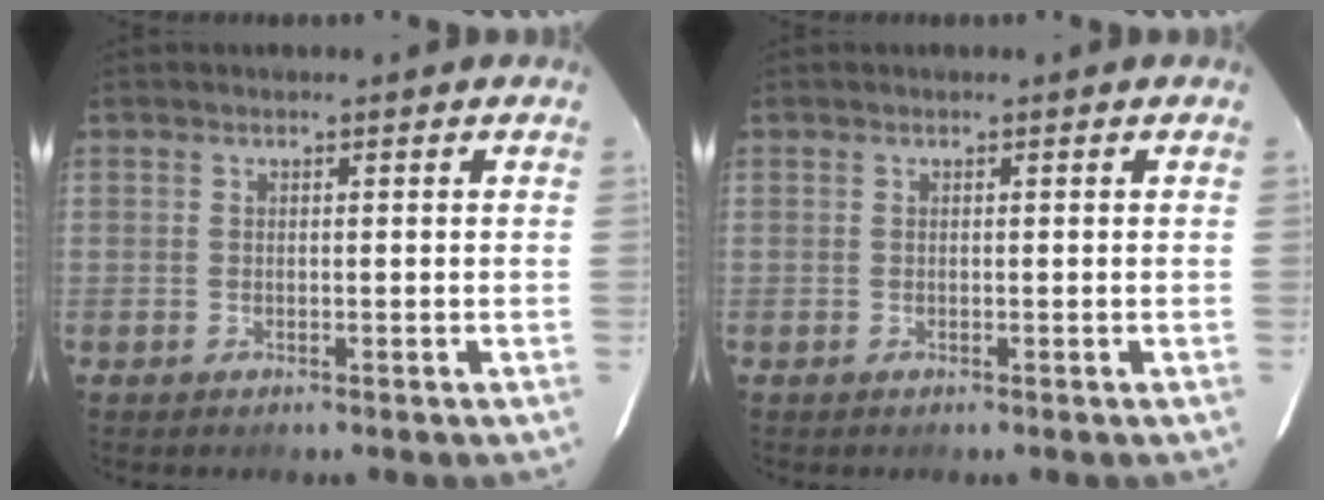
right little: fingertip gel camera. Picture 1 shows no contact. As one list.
[{"total": 0.0}]